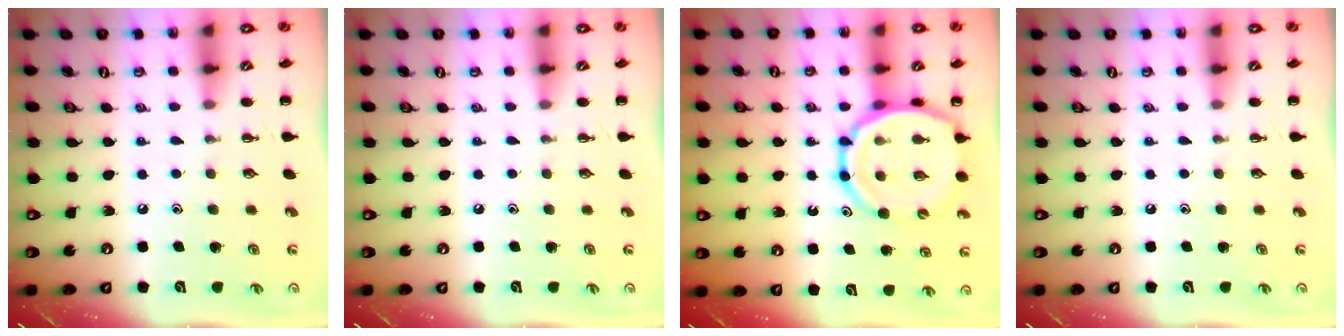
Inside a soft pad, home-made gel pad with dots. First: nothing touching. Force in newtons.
{"total": 0.0}
{"total": 14.2, "press": 13.8, "slide": 3.2}
{"total": 0.0}